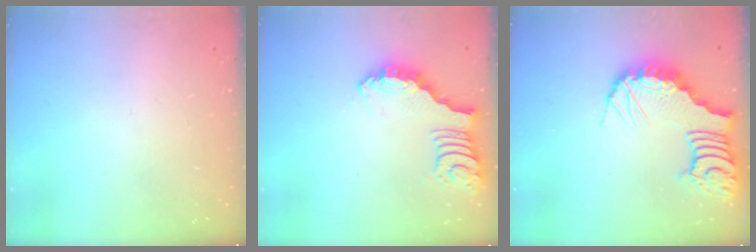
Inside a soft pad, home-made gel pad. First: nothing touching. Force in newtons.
{"total": 2.9, "press": 2.9, "slide": 0.1}
{"total": 13.8, "press": 13.7, "slide": 1.8}